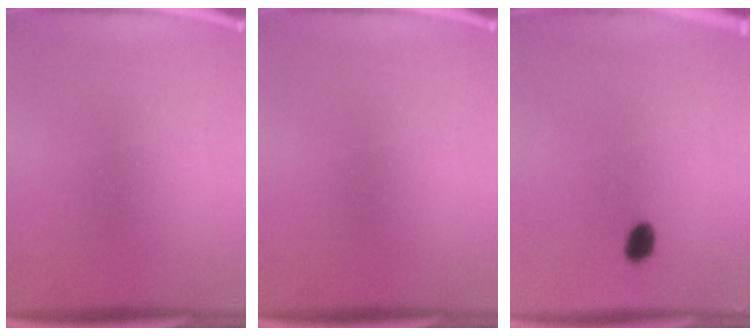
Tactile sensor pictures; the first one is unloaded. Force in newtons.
{"total": 0.0}
{"total": 2.6}